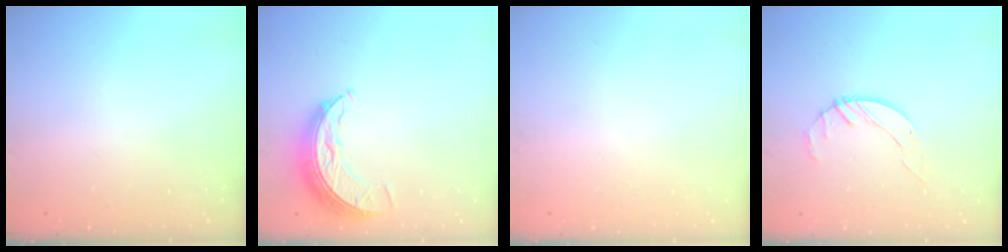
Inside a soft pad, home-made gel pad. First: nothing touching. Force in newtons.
{"total": 8.7, "press": 8.7, "slide": 0.6}
{"total": 0.0}
{"total": 3.4, "press": 3.3, "slide": 0.5}